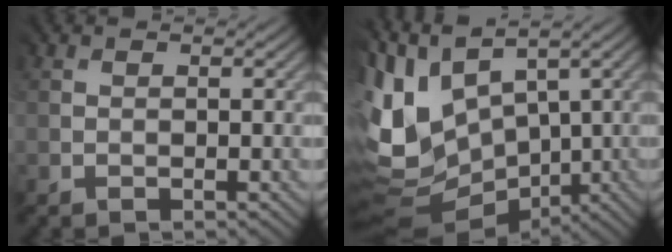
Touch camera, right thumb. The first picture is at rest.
{"total": 9.2, "force": [1.8, 6.6, 6.2], "torque": [-0.195, 0.002, 0.036]}